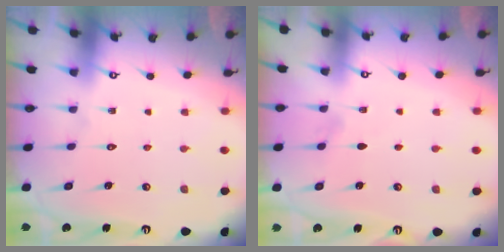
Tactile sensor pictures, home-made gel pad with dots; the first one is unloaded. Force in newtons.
{"total": 4.6, "press": 4.0, "slide": 2.3}